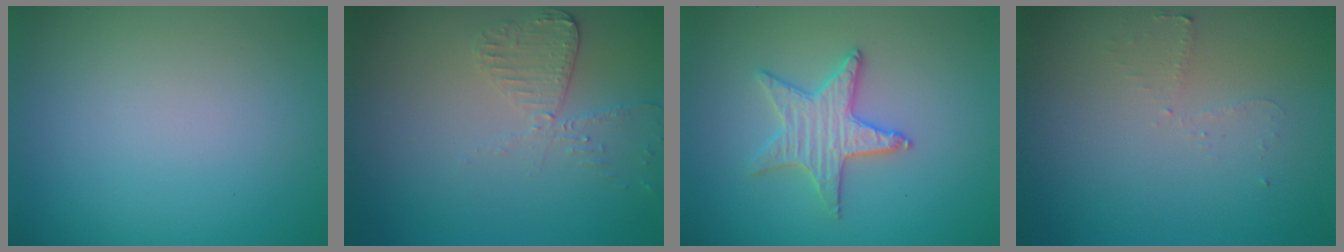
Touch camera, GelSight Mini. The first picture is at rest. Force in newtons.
{"total": 2.5, "press": 2.3, "slide": 1.0}
{"total": 3.2, "press": 3.2, "slide": 0.2}
{"total": 1.2, "press": 1.1, "slide": 0.3}